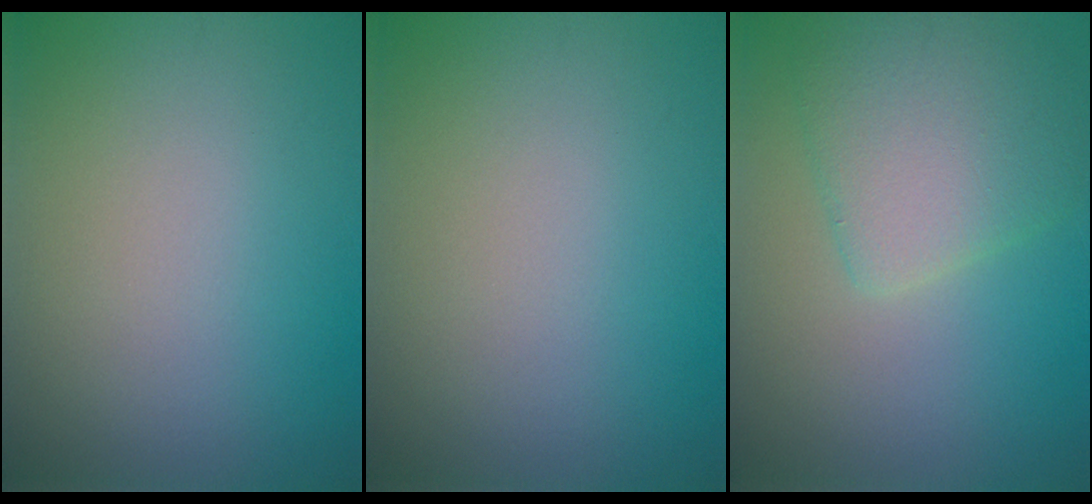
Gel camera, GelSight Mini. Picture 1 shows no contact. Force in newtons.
{"total": 0.0}
{"total": 5.2, "press": 5.2, "slide": 0.2}